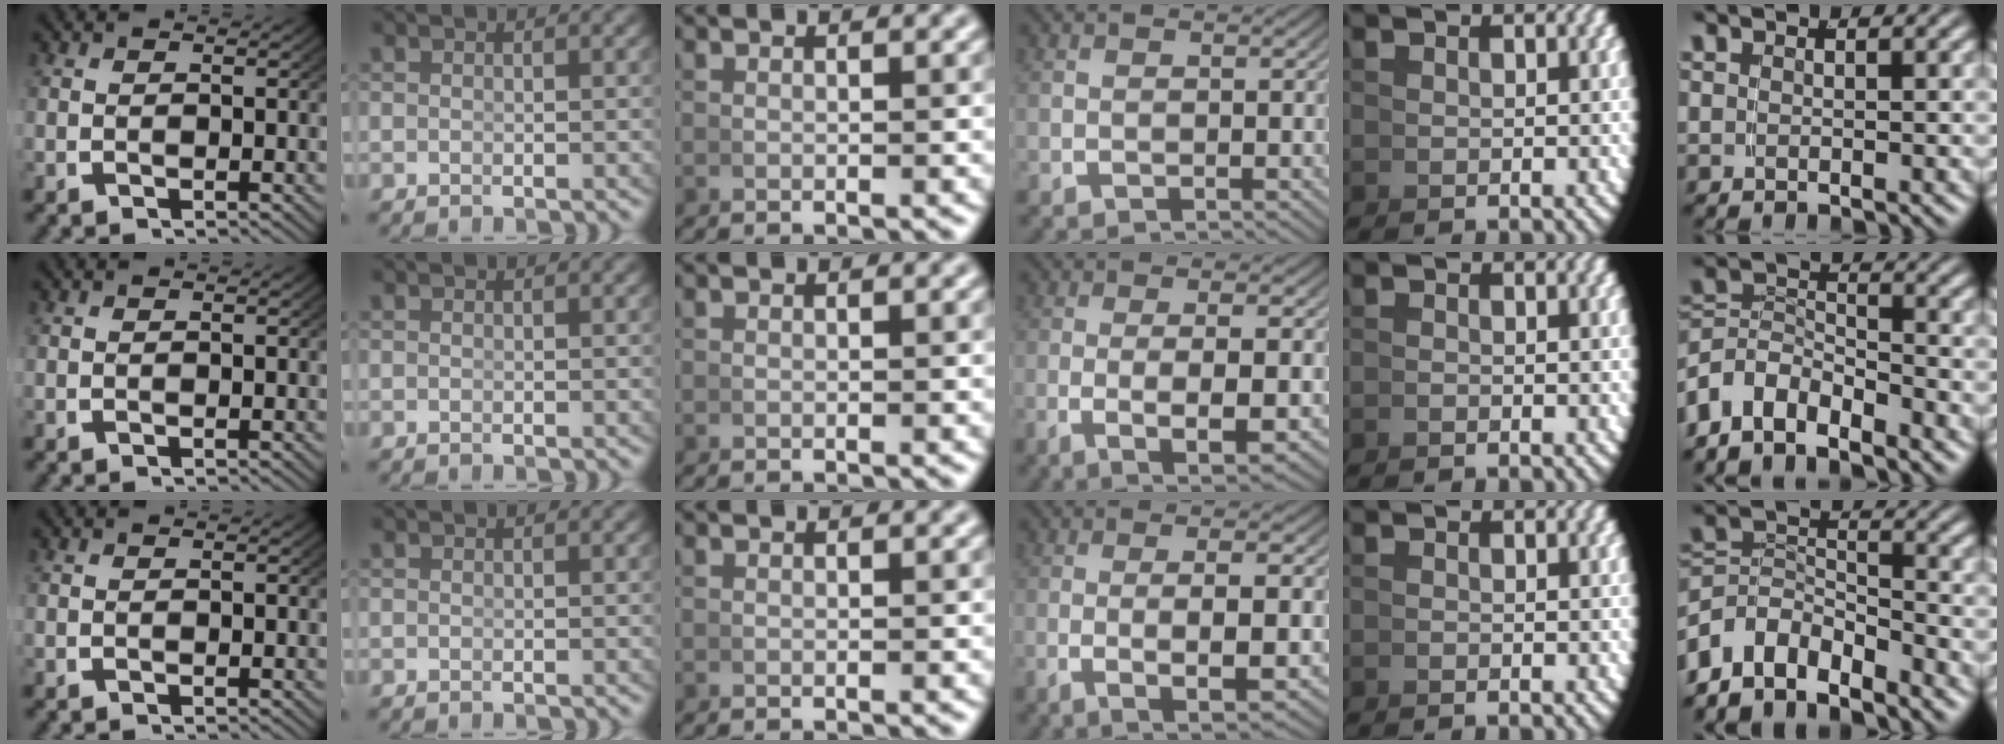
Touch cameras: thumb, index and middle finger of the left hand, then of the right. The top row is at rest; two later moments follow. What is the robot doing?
{"motion": "lift_and_place", "object": "hoodie"}